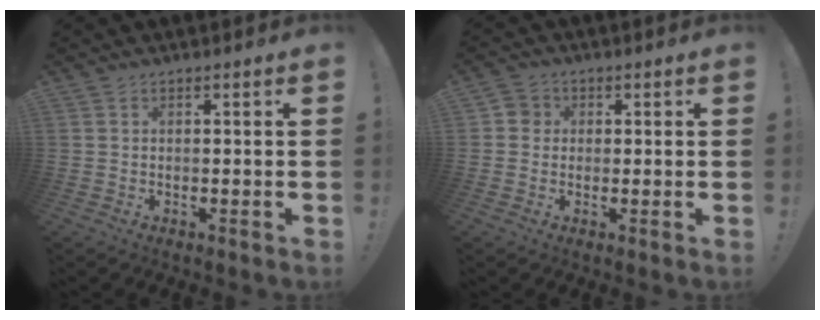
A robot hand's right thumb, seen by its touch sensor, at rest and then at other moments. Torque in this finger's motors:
{"motor_torque": [0.13, 0.01, -0.15, 0.09, 0.00]}